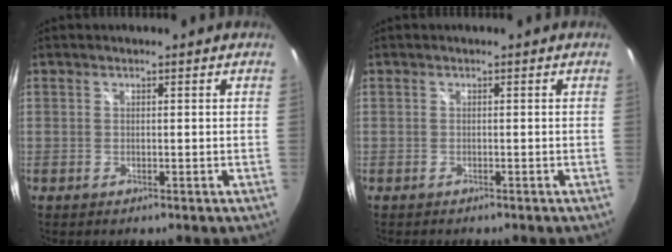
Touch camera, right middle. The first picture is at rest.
{"total": 0.8, "force": [-0.8, 0.2, 0.1], "torque": [-0.005, -0.001, -0.013]}